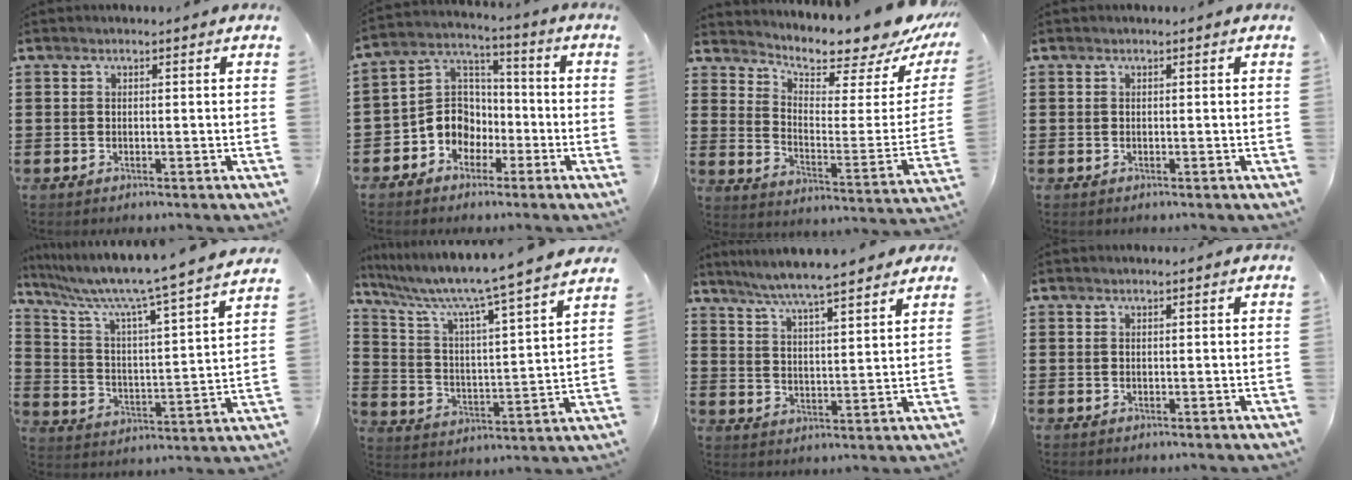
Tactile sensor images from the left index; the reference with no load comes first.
{"total": 7.6, "force": [-3.0, 6.6, 2.1], "torque": [-0.079, 0.006, -0.066]}
{"total": 6.2, "force": [5.7, 1.5, 2.1], "torque": [-0.059, -0.056, 0.092]}
{"total": 0.0}
{"total": 8.0, "force": [6.8, -0.4, 4.0], "torque": [-0.109, -0.061, 0.107]}
{"total": 7.5, "force": [6.5, -0.5, 3.7], "torque": [-0.101, -0.058, 0.100]}
{"total": 5.8, "force": [5.4, -0.2, 2.2], "torque": [-0.065, -0.027, 0.092]}
{"total": 0.0}